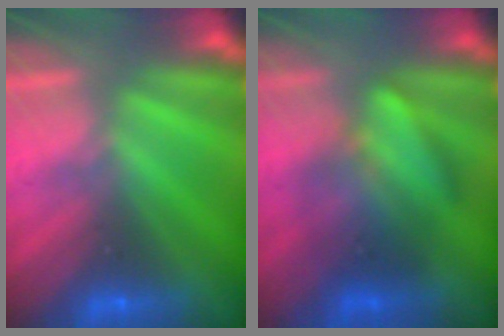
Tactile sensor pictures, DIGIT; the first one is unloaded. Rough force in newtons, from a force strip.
{"total": 3.5}